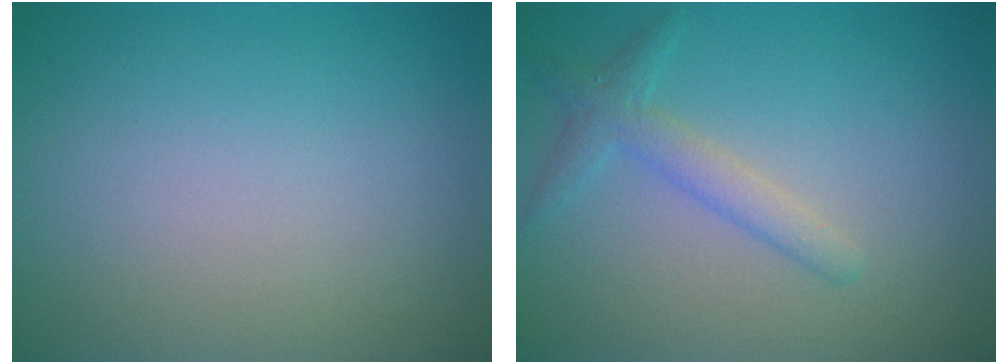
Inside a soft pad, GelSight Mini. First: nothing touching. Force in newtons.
{"total": 2.3, "press": 2.3, "slide": 0.1}